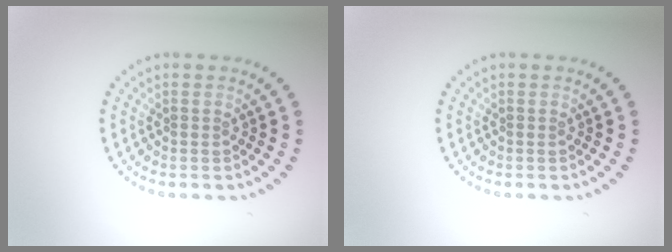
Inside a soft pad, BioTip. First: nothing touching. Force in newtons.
{"total": 0.0}